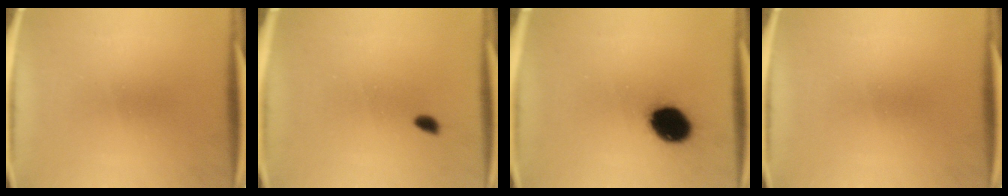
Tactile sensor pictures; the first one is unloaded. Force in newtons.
{"total": 1.5}
{"total": 11.9}
{"total": 0.0}